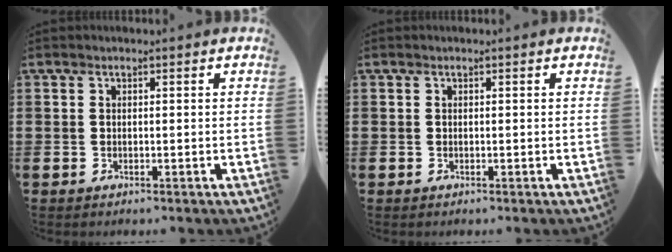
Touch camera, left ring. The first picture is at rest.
{"total": 0.0}